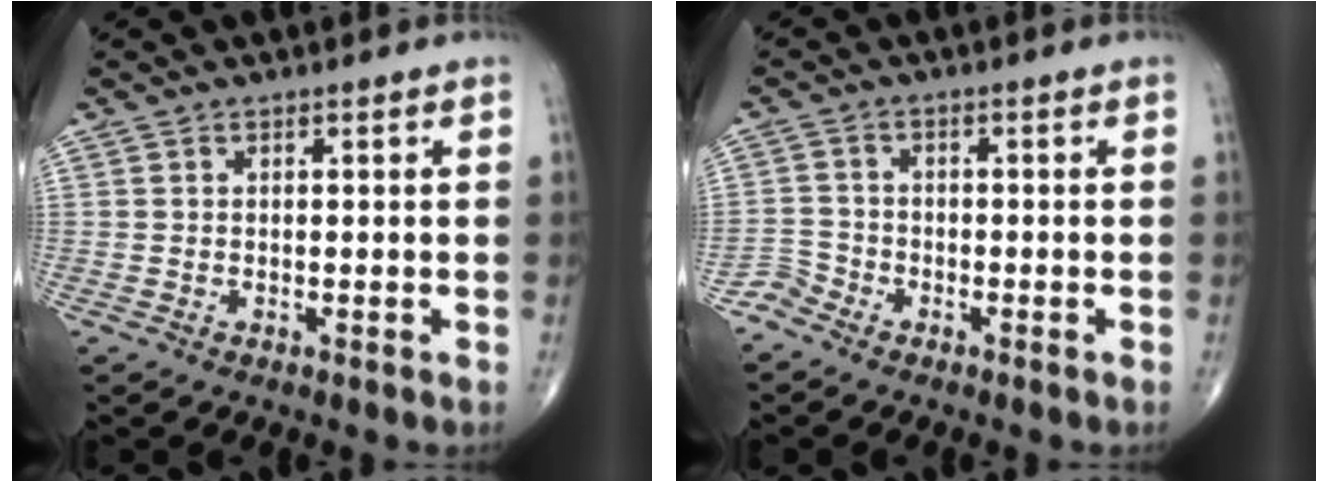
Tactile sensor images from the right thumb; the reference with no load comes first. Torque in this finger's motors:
{"motor_torque": [0.37, -0.31, -0.24, -0.35, -0.06]}